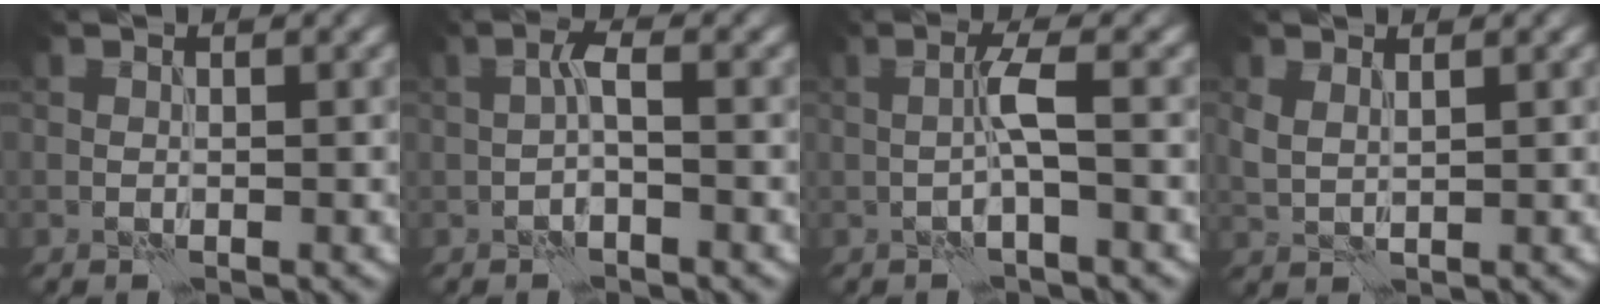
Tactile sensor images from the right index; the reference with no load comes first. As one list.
[{"total": 1.7, "force": [-0.6, 0.4, 1.6], "torque": [-0.031, 0.008, -0.013]}, {"total": 2.4, "force": [-0.4, 0.0, 2.4], "torque": [-0.048, 0.008, -0.011]}, {"total": 1.9, "force": [1.2, 0.8, 1.3], "torque": [-0.031, -0.001, 0.026]}]